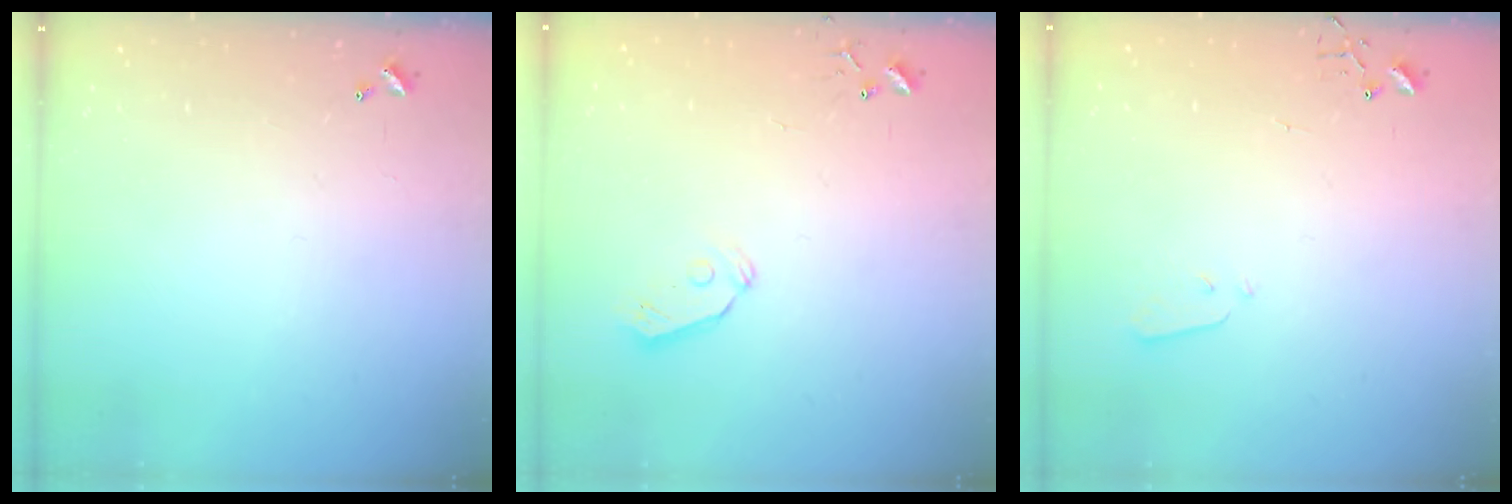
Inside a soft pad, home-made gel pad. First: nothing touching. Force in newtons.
{"total": 6.4, "press": 6.4, "slide": 0.6}
{"total": 2.2, "press": 2.1, "slide": 0.3}